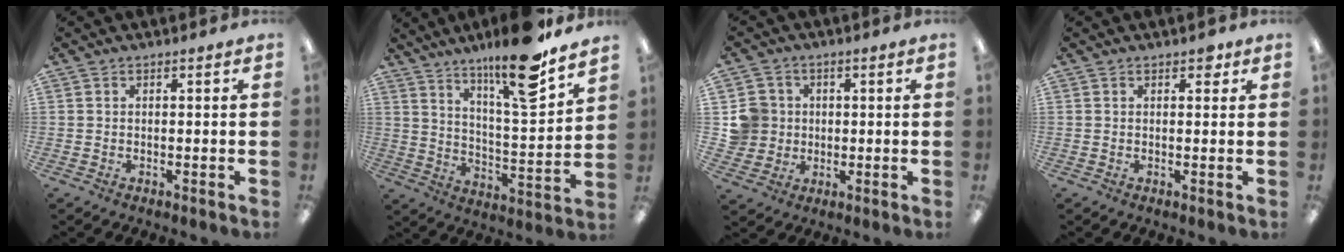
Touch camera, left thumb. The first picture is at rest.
{"total": 16.9, "force": [12.9, 2.6, 10.6], "torque": [-0.174, -0.084, 0.206]}
{"total": 8.1, "force": [1.0, 7.9, 1.5], "torque": [-0.049, 0.009, 0.024]}
{"total": 2.5, "force": [1.4, 1.4, 1.5], "torque": [-0.008, -0.006, 0.019]}